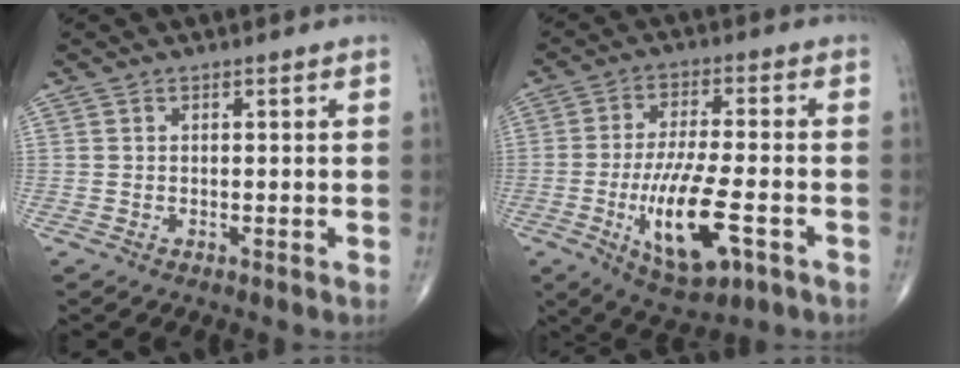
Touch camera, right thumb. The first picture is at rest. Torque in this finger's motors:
{"motor_torque": [2.95, 2.06, 1.44, -0.54, 0.51]}